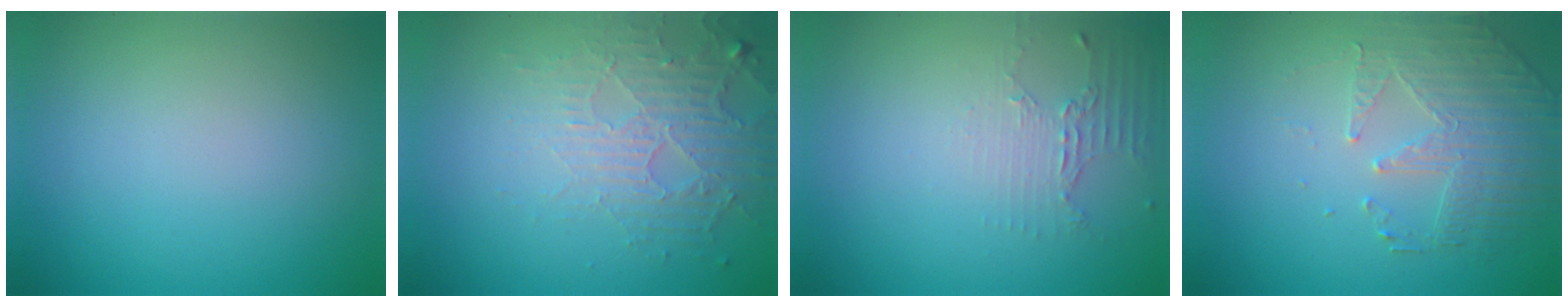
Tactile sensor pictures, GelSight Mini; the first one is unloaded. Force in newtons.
{"total": 5.2, "press": 3.3, "slide": 4.1}
{"total": 1.9, "press": 1.4, "slide": 1.3}
{"total": 2.5, "press": 2.2, "slide": 1.2}